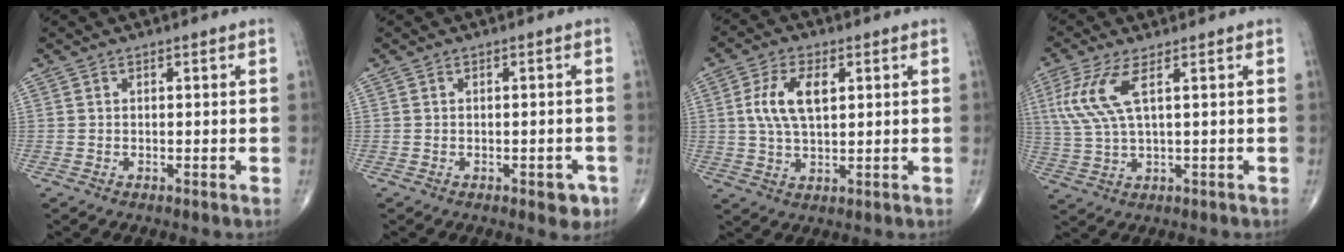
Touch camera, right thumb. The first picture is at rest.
{"total": 3.2, "force": [-1.6, 1.6, 2.3], "torque": [-0.008, 0.006, -0.016]}
{"total": 8.7, "force": [2.0, 4.4, 7.2], "torque": [-0.141, 0.001, 0.039]}
{"total": 8.3, "force": [2.9, 2.3, 7.4], "torque": [-0.200, 0.000, 0.065]}